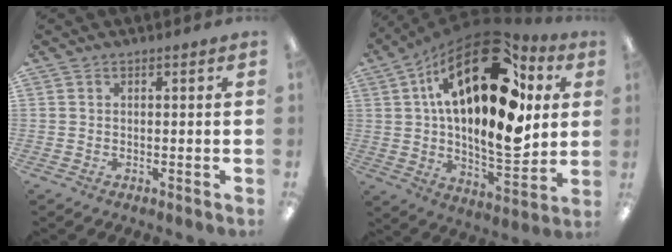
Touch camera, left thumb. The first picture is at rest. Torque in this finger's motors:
{"motor_torque": [1.61, 3.40, 1.60, -1.17, 0.34]}